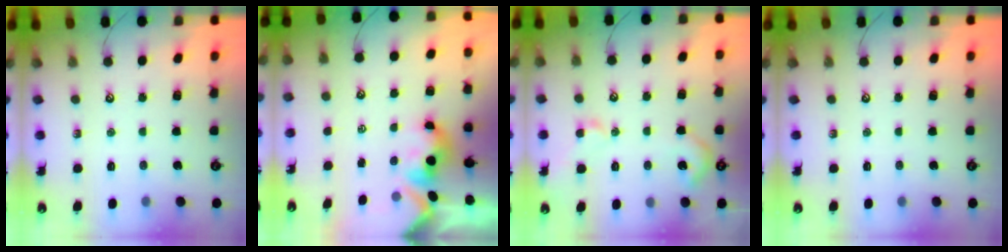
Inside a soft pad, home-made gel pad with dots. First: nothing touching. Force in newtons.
{"total": 1.7, "press": 1.5, "slide": 0.7}
{"total": 6.2, "press": 6.1, "slide": 0.8}
{"total": 0.0}